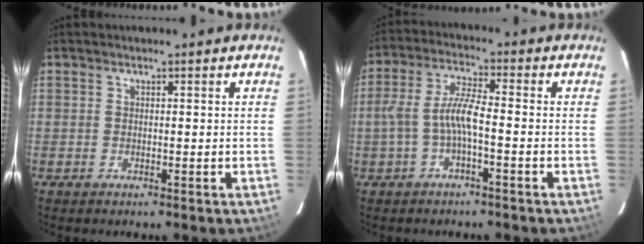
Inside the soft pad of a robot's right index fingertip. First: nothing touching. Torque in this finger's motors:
{"motor_torque": [0.95, -0.65, 0.59, 0.18]}